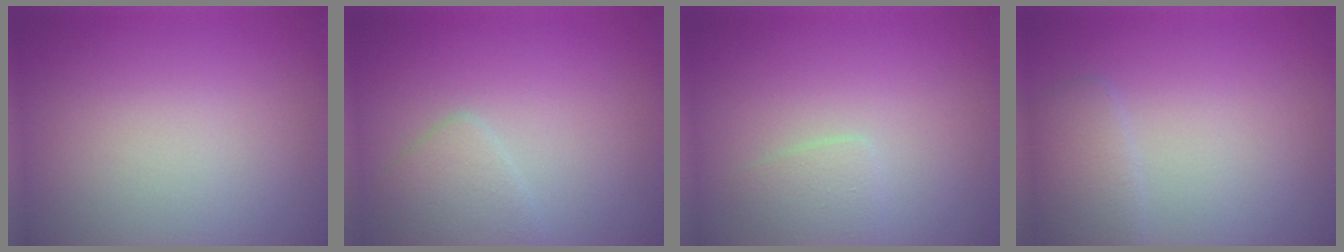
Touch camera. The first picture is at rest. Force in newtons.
{"total": 2.5, "press": 2.5, "slide": 0.2}
{"total": 1.4, "press": 1.4, "slide": 0.1}
{"total": 2.4, "press": 2.4, "slide": 0.1}